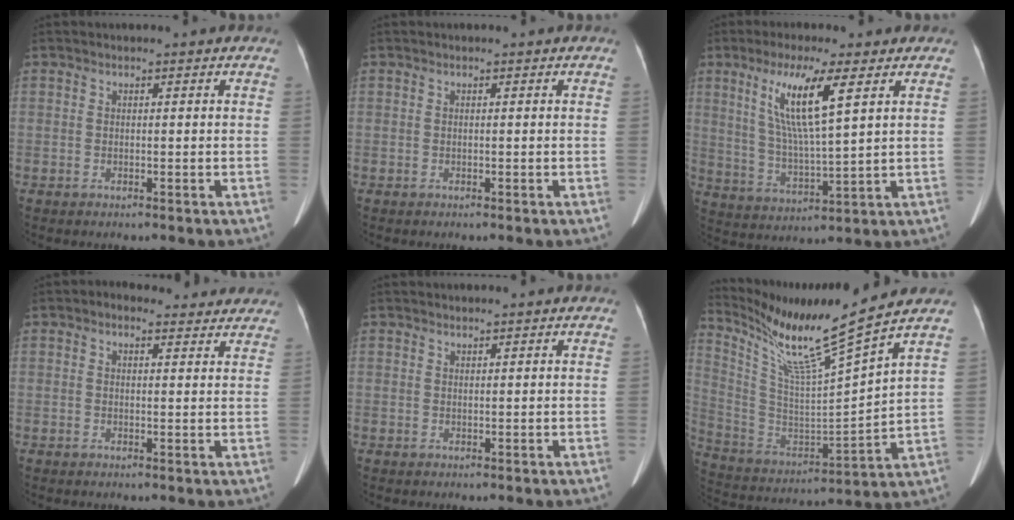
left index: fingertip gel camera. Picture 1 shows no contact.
{"total": 0.0}
{"total": 10.5, "force": [4.5, 0.7, 9.5], "torque": [-0.191, -0.004, 0.086]}
{"total": 5.6, "force": [4.6, 2.9, 1.6], "torque": [-0.012, 0.017, 0.049]}
{"total": 0.6, "force": [0.5, 0.2, -0.1], "torque": [-0.004, 0.002, 0.008]}
{"total": 18.1, "force": [14.3, -2.3, 10.9], "torque": [-0.211, -0.036, 0.253]}